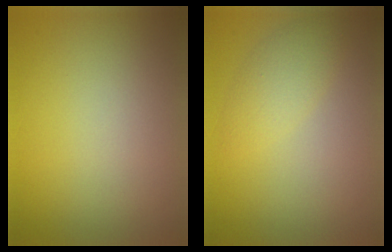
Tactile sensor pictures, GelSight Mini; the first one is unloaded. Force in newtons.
{"total": 2.3, "press": 2.3, "slide": 0.1}